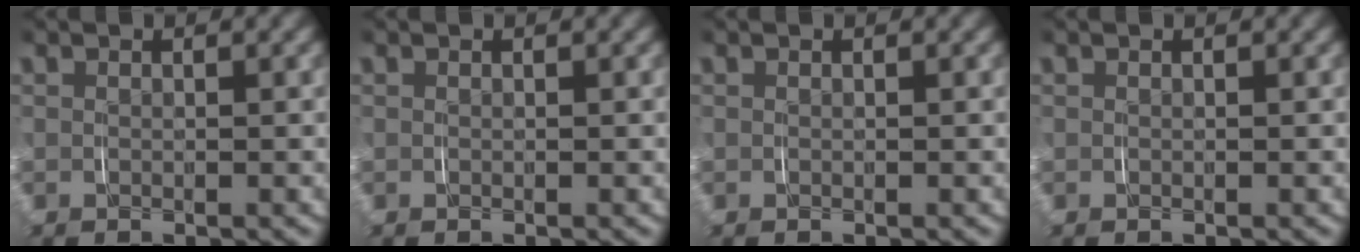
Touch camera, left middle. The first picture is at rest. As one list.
[{"total": 0.0}, {"total": 0.0}, {"total": 0.0}]